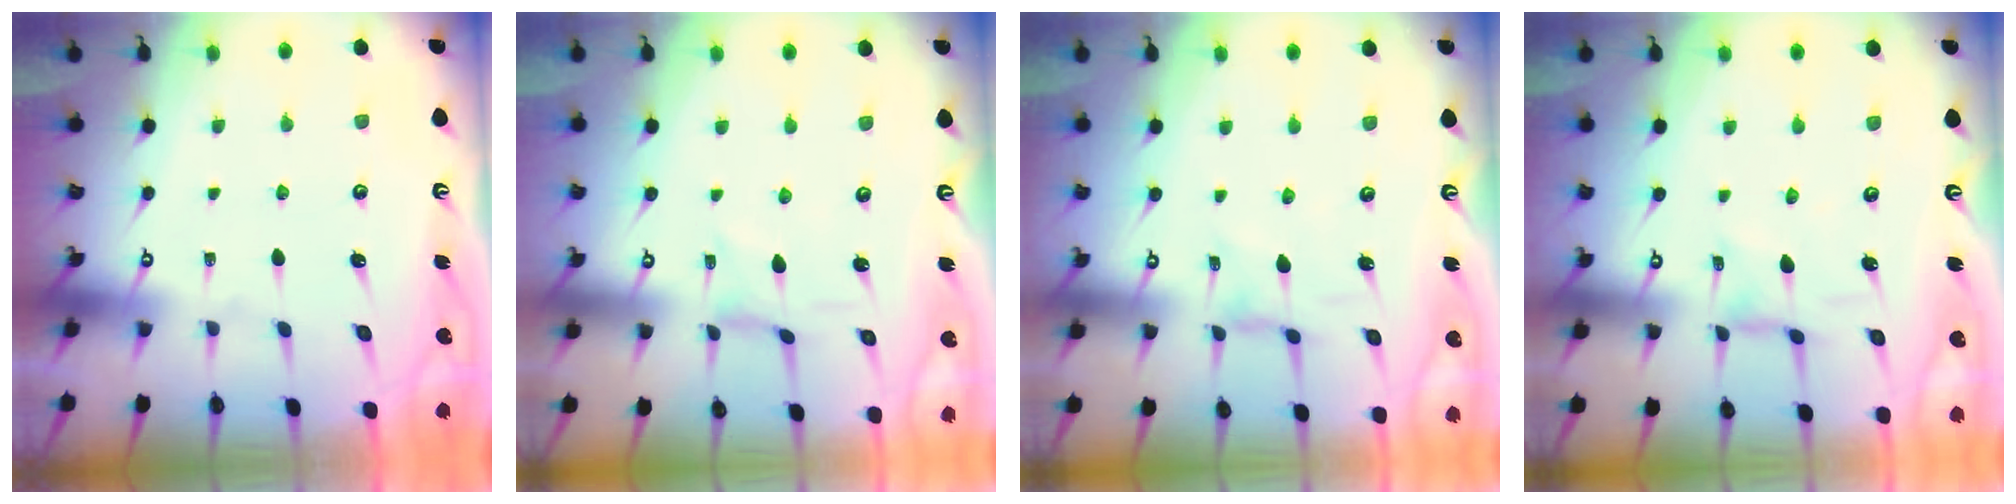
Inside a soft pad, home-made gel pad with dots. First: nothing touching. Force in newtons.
{"total": 0.0}
{"total": 1.4, "press": 1.3, "slide": 0.3}
{"total": 0.5, "press": 0.5, "slide": 0.3}